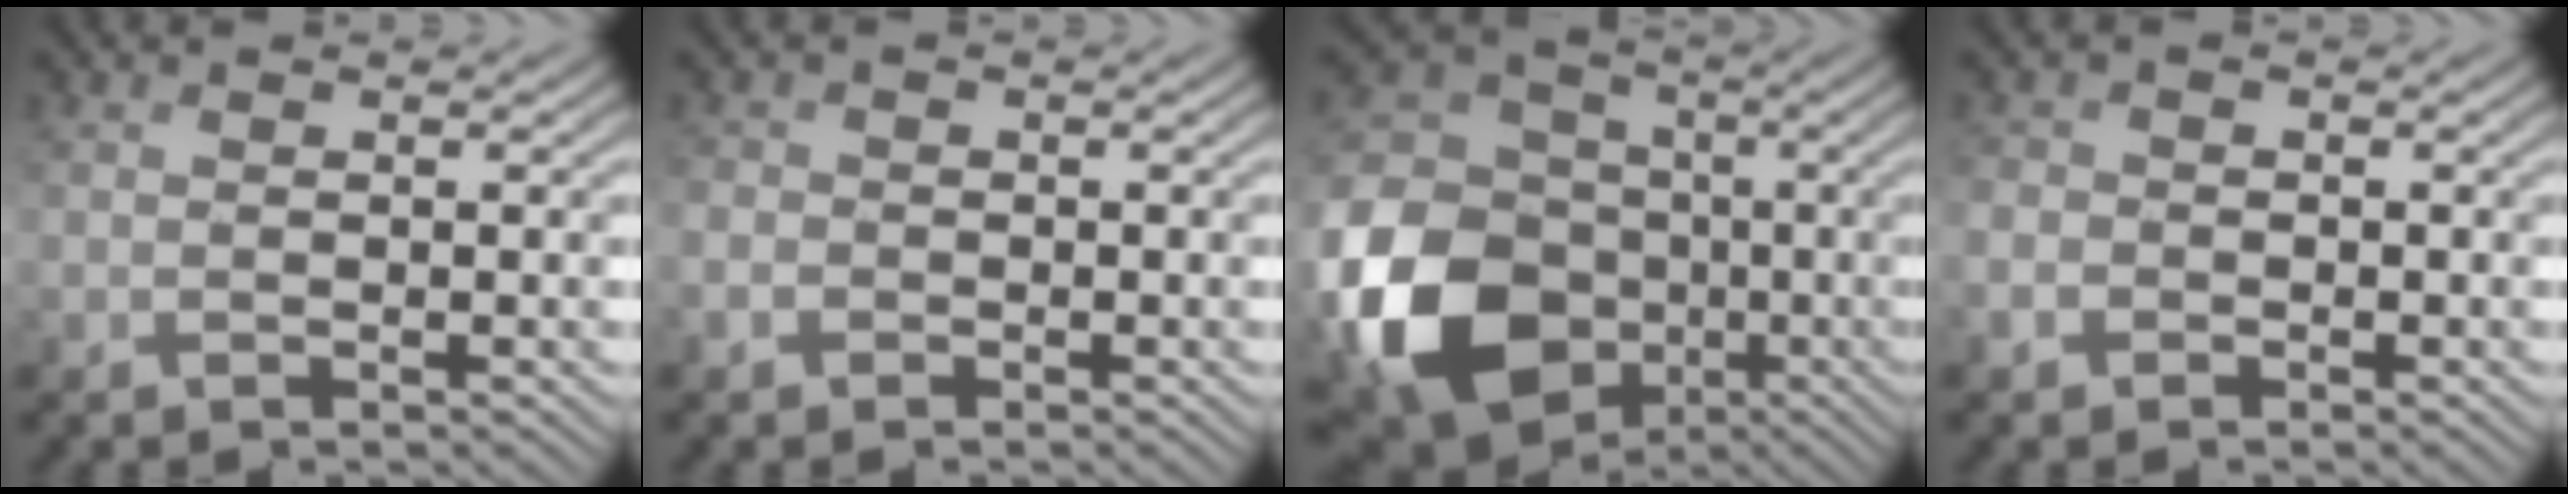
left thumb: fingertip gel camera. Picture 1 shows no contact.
{"total": 2.1, "force": [-1.1, 1.7, 0.6], "torque": [-0.017, -0.004, -0.029]}
{"total": 17.6, "force": [-5.9, 13.8, 9.2], "torque": [-0.240, -0.042, -0.108]}
{"total": 2.4, "force": [-1.2, 1.9, 0.6], "torque": [-0.022, -0.004, -0.034]}